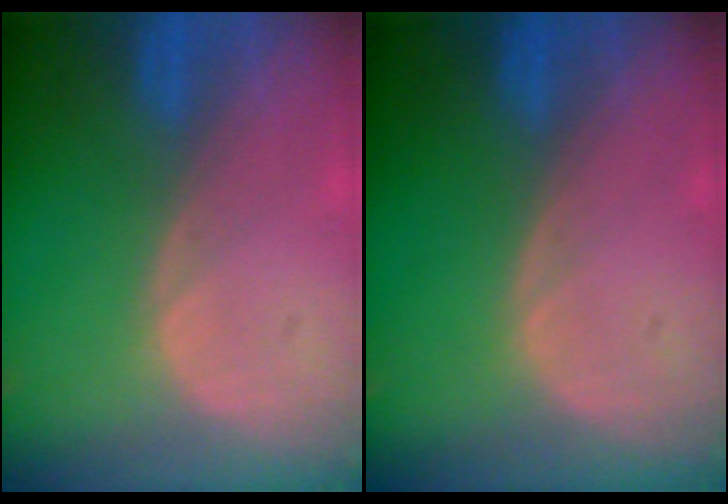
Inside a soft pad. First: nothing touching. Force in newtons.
{"total": 0.0}